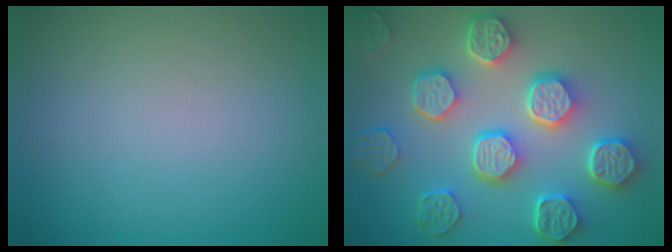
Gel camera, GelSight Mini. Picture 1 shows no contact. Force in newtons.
{"total": 8.1, "press": 6.5, "slide": 4.8}